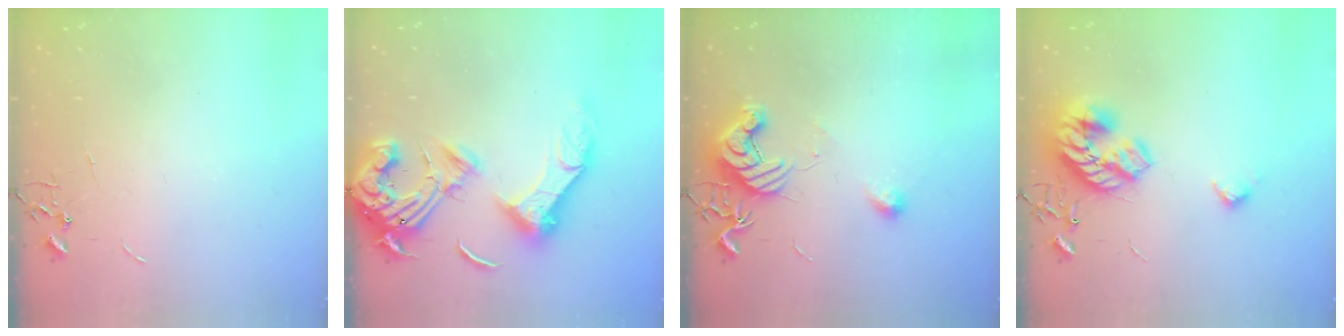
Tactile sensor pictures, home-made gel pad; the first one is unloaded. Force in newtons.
{"total": 19.5, "press": 19.4, "slide": 2.0}
{"total": 12.1, "press": 12.1, "slide": 0.8}
{"total": 19.2, "press": 19.2, "slide": 0.6}